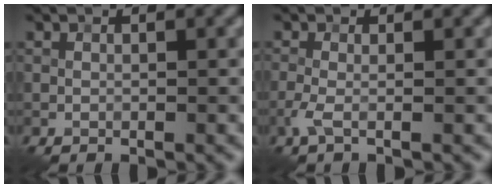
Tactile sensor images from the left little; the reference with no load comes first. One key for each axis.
{"total": 1.6, "fx": -0.5, "fy": 0.3, "fz": 1.5, "tx": -0.038, "ty": -0.002, "tz": -0.015}